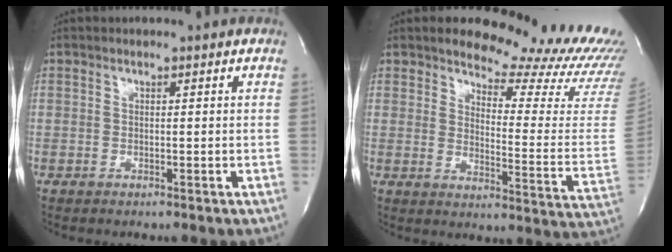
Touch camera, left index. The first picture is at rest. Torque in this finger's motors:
{"motor_torque": [1.10, -1.04, 0.14, 0.02]}